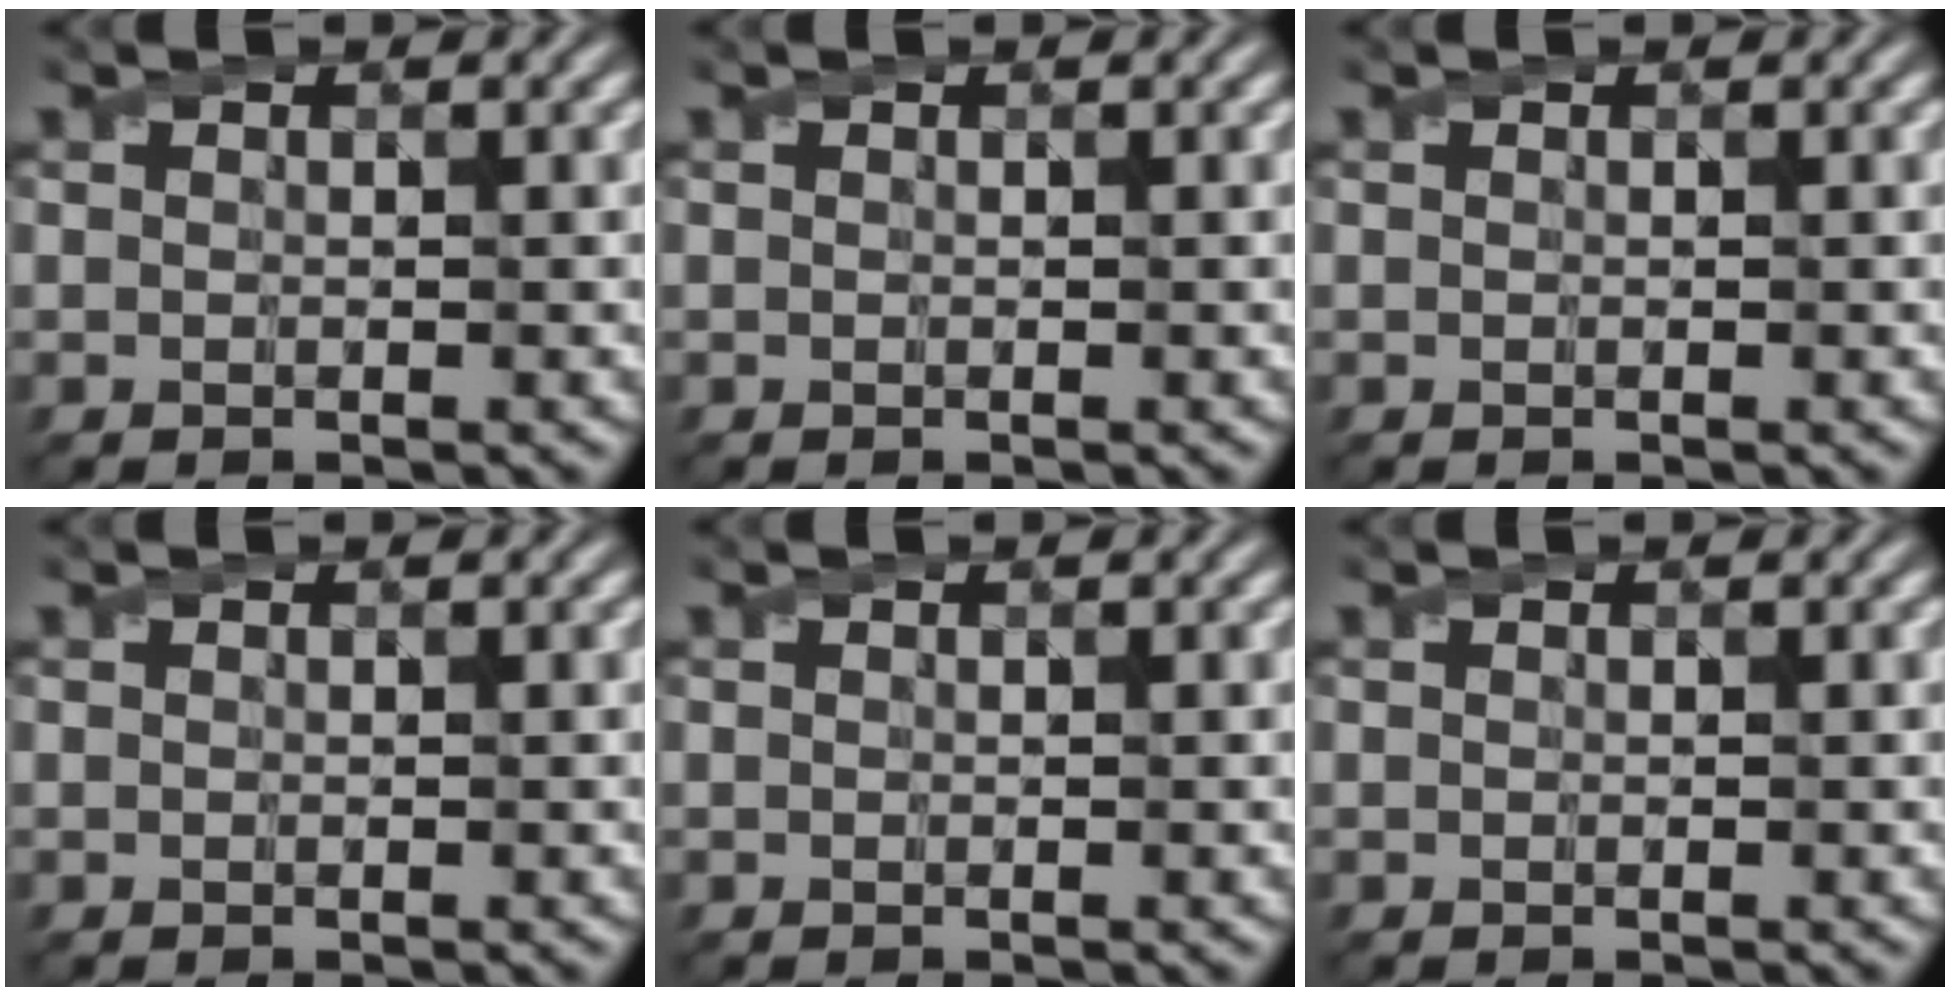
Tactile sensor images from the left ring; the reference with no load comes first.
{"total": 0.0}
{"total": 0.0}
{"total": 0.0}
{"total": 0.0}
{"total": 0.0}